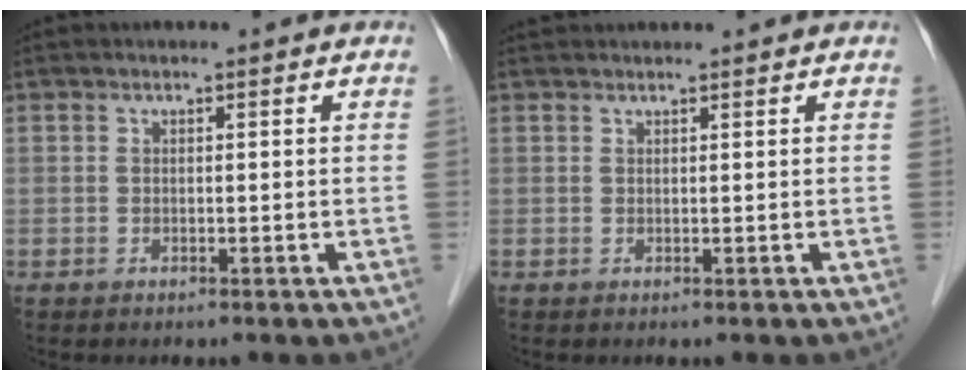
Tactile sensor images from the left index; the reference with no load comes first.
{"total": 3.0, "force": [2.9, 0.3, 0.6], "torque": [-0.007, 0.031, 0.042]}